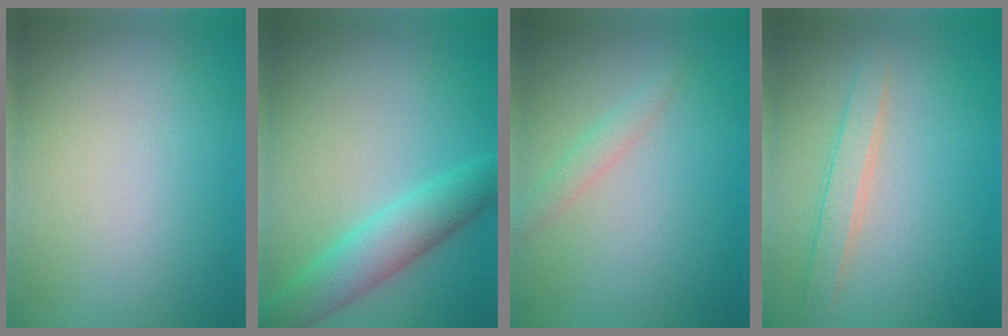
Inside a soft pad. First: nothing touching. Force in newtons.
{"total": 4.5, "press": 4.5, "slide": 0.1}
{"total": 1.4, "press": 1.4, "slide": 0.1}
{"total": 2.2, "press": 2.2, "slide": 0.1}